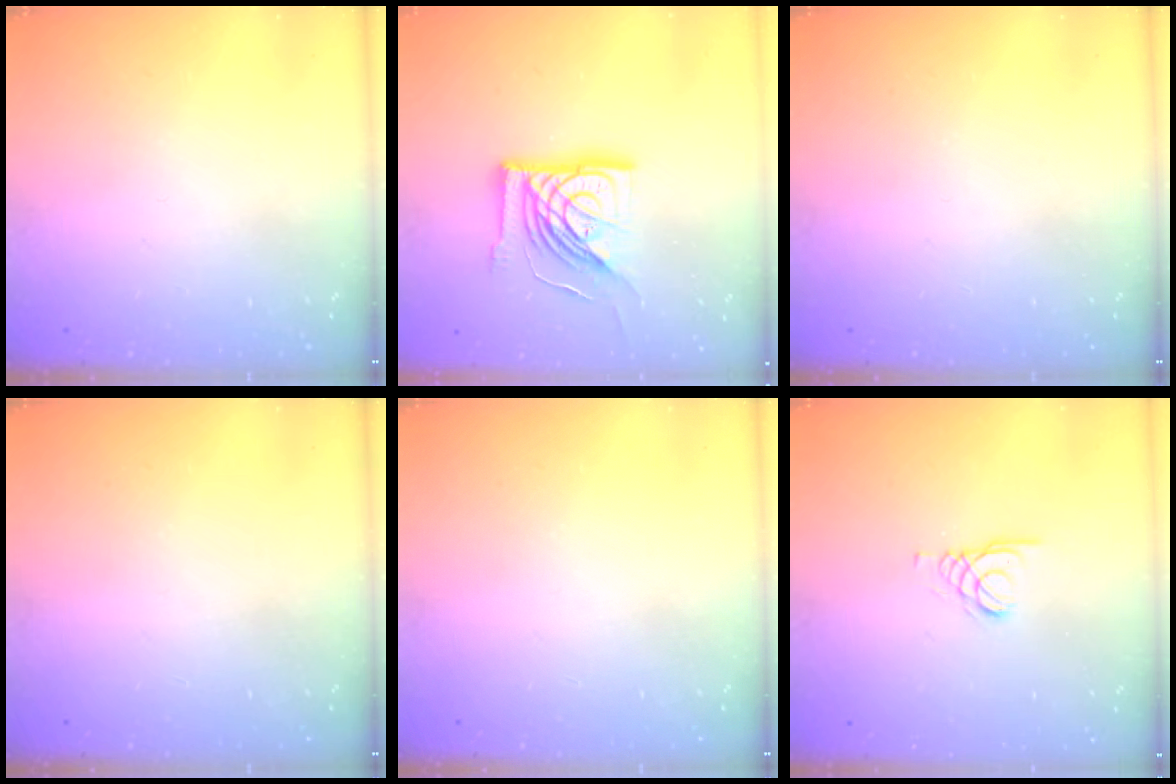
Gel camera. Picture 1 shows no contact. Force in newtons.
{"total": 16.9, "press": 16.8, "slide": 1.9}
{"total": 0.0}
{"total": 0.0}
{"total": 0.0}
{"total": 1.5, "press": 1.4, "slide": 0.1}